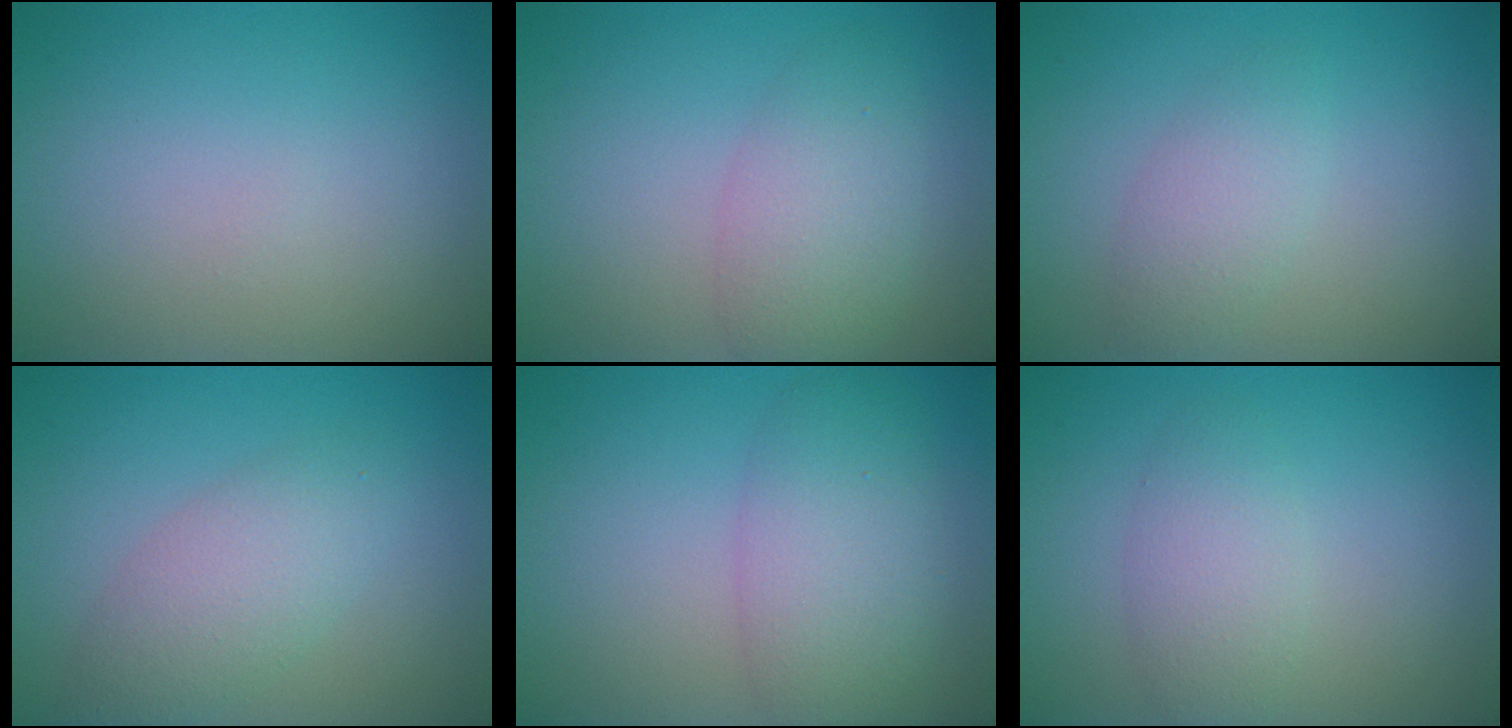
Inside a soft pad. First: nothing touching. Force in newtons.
{"total": 3.9, "press": 3.9, "slide": 0.1}
{"total": 2.4, "press": 2.4, "slide": 0.1}
{"total": 3.8, "press": 3.8, "slide": 0.2}
{"total": 5.1, "press": 5.1, "slide": 0.1}
{"total": 2.8, "press": 2.8, "slide": 0.2}